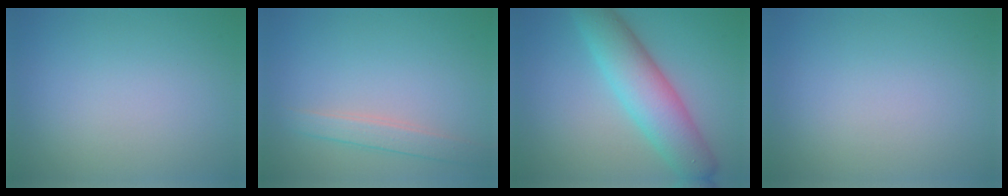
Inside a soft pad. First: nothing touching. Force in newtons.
{"total": 2.2, "press": 2.2, "slide": 0.2}
{"total": 6.5, "press": 6.5, "slide": 0.3}
{"total": 0.0}